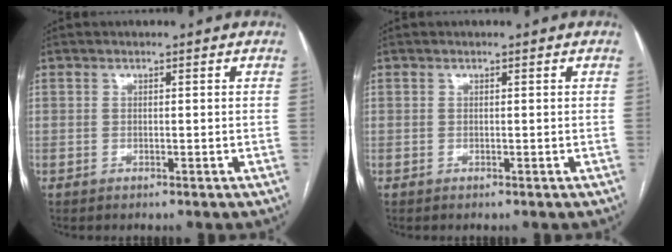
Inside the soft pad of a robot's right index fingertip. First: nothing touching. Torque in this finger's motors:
{"motor_torque": [0.00, 0.00, 0.00, 0.00]}